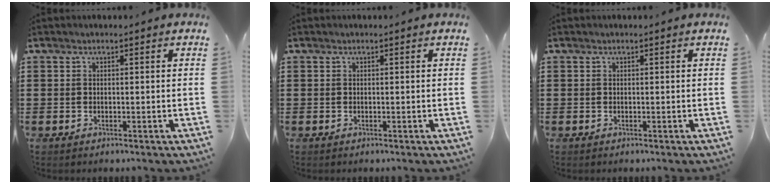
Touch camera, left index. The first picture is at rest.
{"total": 0.0}
{"total": 0.0}